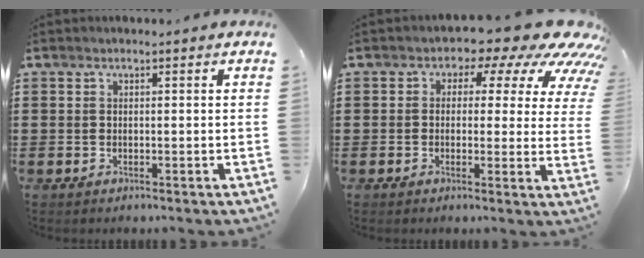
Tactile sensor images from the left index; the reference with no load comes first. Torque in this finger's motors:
{"motor_torque": [2.14, 0.00, 1.05, 0.09]}